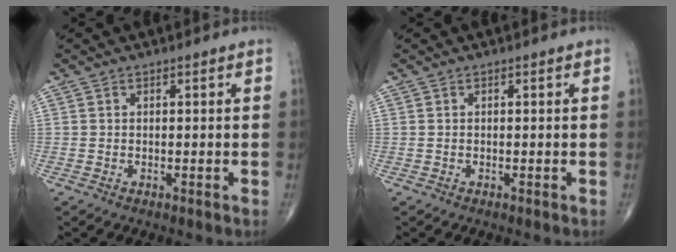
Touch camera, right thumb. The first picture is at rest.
{"total": 0.0}